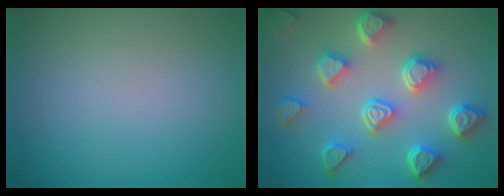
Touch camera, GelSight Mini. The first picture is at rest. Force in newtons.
{"total": 7.2, "press": 5.8, "slide": 4.3}